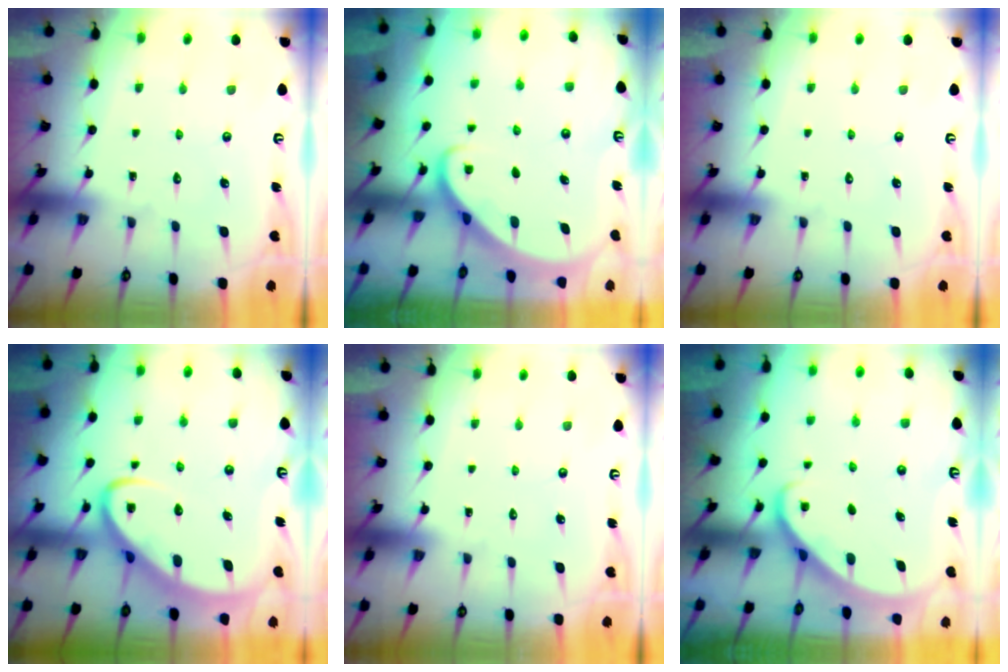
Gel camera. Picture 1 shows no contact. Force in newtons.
{"total": 2.4, "press": 2.4, "slide": 0.2}
{"total": 0.0}
{"total": 5.8, "press": 5.8, "slide": 0.7}
{"total": 0.0}
{"total": 2.3, "press": 2.3, "slide": 0.2}